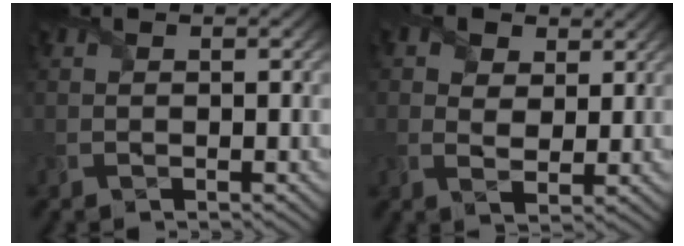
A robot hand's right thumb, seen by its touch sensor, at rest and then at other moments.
{"total": 4.1, "force": [2.2, 2.6, 2.3], "torque": [-0.061, -0.001, 0.030]}